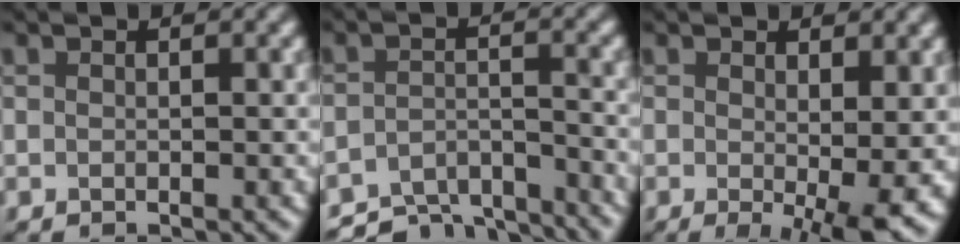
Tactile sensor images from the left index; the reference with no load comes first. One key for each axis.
{"total": 6.4, "fx": -5.9, "fy": 1.8, "fz": 1.5, "tx": -0.024, "ty": -0.017, "tz": -0.101}
{"total": 5.4, "fx": -0.4, "fy": 1.3, "fz": 5.2, "tx": -0.081, "ty": -0.018, "tz": -0.002}